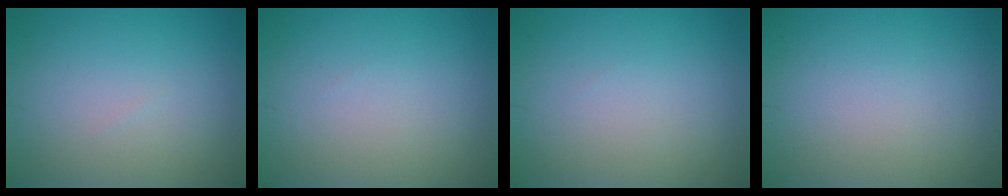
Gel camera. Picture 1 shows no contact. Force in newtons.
{"total": 0.0}
{"total": 0.0}
{"total": 0.0}